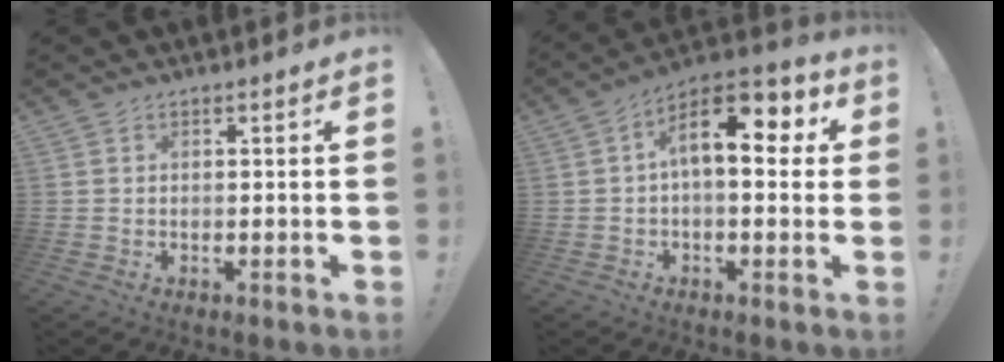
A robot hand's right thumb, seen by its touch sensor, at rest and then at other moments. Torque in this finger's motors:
{"motor_torque": [1.40, 2.47, 0.44, -0.25, 0.30]}